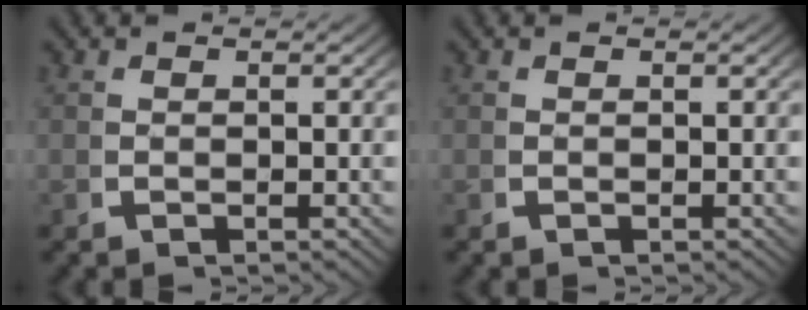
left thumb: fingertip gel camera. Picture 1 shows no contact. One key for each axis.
{"total": 0.0}